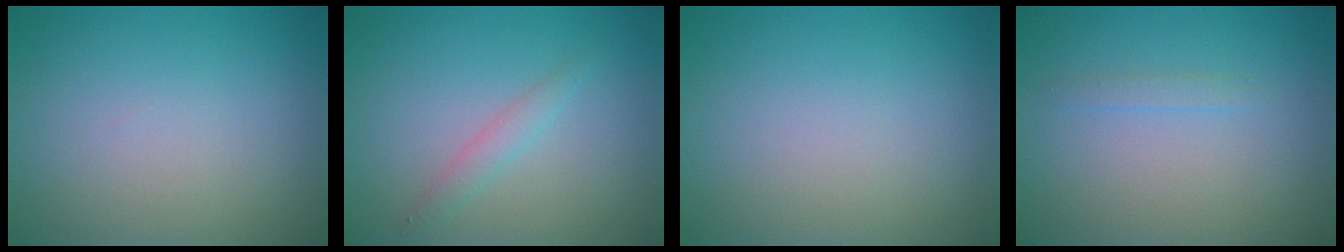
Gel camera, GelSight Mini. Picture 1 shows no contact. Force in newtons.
{"total": 1.4, "press": 1.4, "slide": 0.0}
{"total": 0.0}
{"total": 0.8, "press": 0.8, "slide": 0.1}